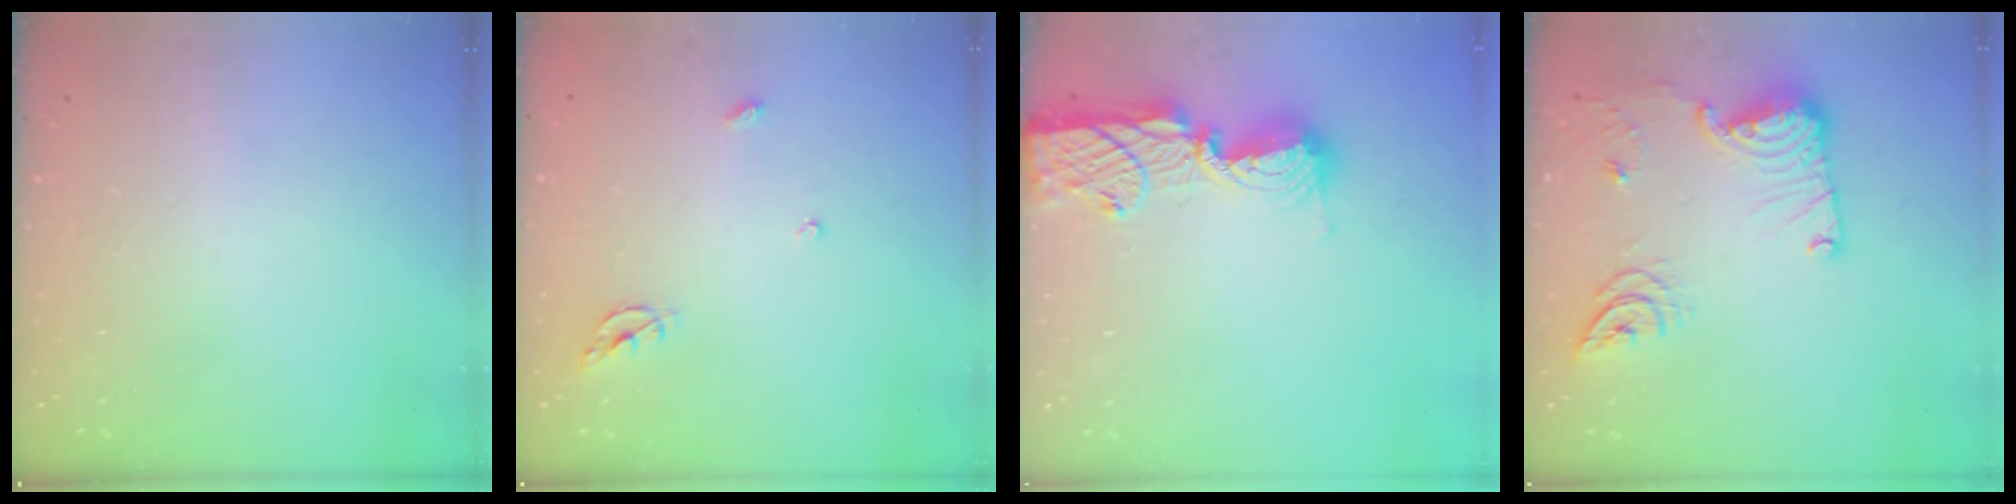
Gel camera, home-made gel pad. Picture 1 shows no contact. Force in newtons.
{"total": 5.7, "press": 5.6, "slide": 0.5}
{"total": 13.6, "press": 13.5, "slide": 1.0}
{"total": 15.7, "press": 15.5, "slide": 2.6}